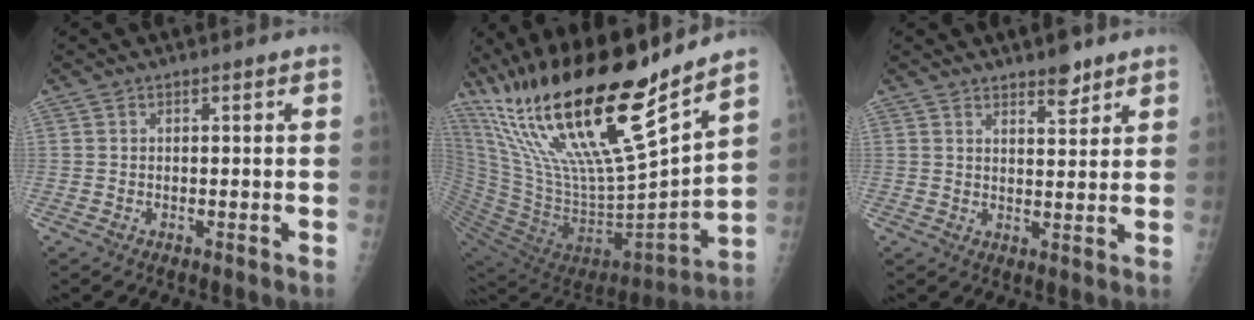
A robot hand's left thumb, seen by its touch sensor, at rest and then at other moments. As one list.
[{"total": 32.1, "force": [21.3, 7.2, 22.9], "torque": [-0.403, -0.081, 0.384]}, {"total": 4.3, "force": [3.3, 1.6, 2.4], "torque": [-0.021, -0.023, 0.050]}]